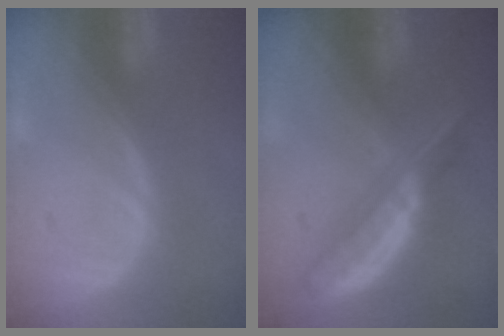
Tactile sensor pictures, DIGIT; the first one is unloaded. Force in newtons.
{"total": 6.1, "press": 5.7, "slide": 2.2}